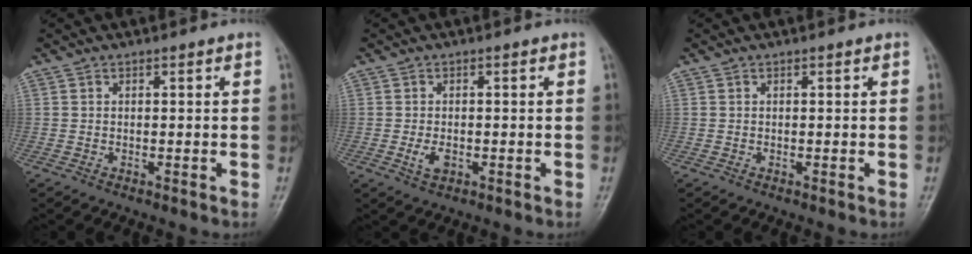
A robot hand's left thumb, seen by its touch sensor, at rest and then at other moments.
{"total": 2.7, "force": [-0.7, 1.6, 2.0], "torque": [-0.039, -0.002, -0.012]}
{"total": 0.0}